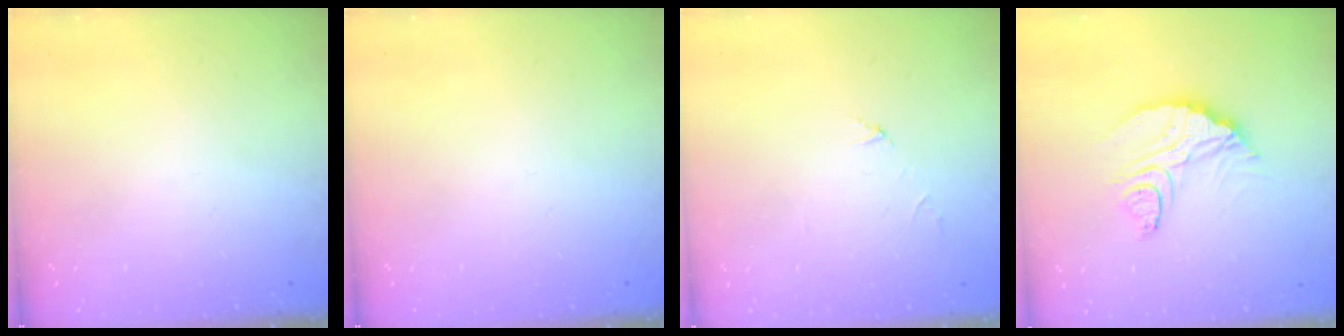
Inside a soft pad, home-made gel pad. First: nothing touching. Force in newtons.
{"total": 0.0}
{"total": 2.9, "press": 2.9, "slide": 0.3}
{"total": 12.2, "press": 12.2, "slide": 1.1}